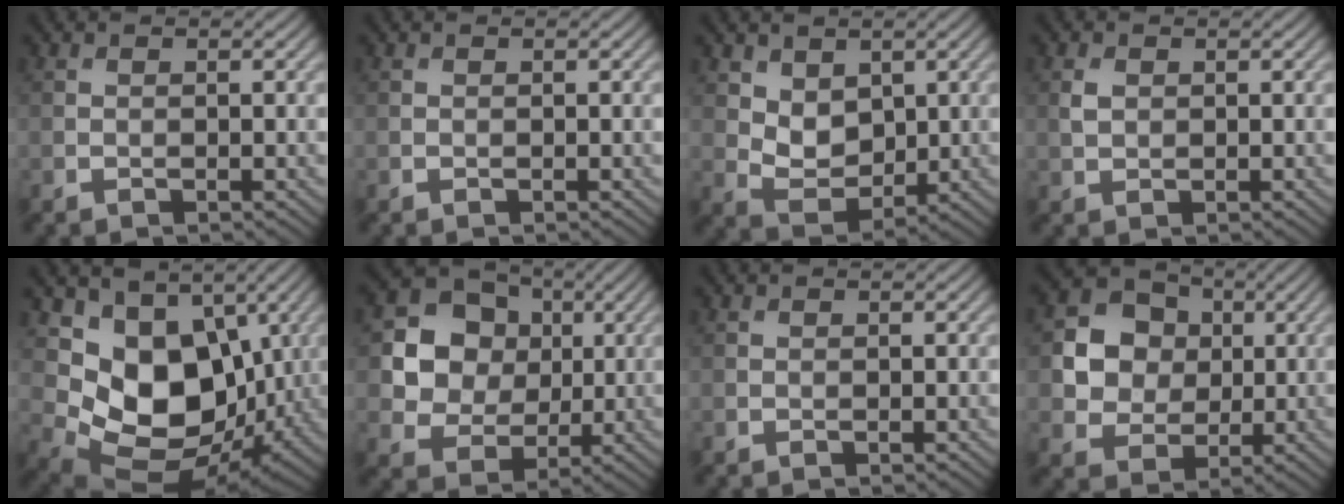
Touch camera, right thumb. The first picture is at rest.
{"total": 0.0}
{"total": 4.8, "force": [2.0, 3.5, 2.6], "torque": [-0.067, -0.013, 0.036]}
{"total": 1.6, "force": [0.4, 1.2, 1.0], "torque": [-0.025, 0.001, 0.010]}
{"total": 12.1, "force": [1.6, 9.1, 7.9], "torque": [-0.155, -0.032, 0.034]}
{"total": 11.0, "force": [2.4, 9.6, 4.9], "torque": [-0.127, 0.021, 0.046]}
{"total": 0.0}
{"total": 8.8, "force": [1.6, 7.6, 4.0], "torque": [-0.105, 0.020, 0.014]}